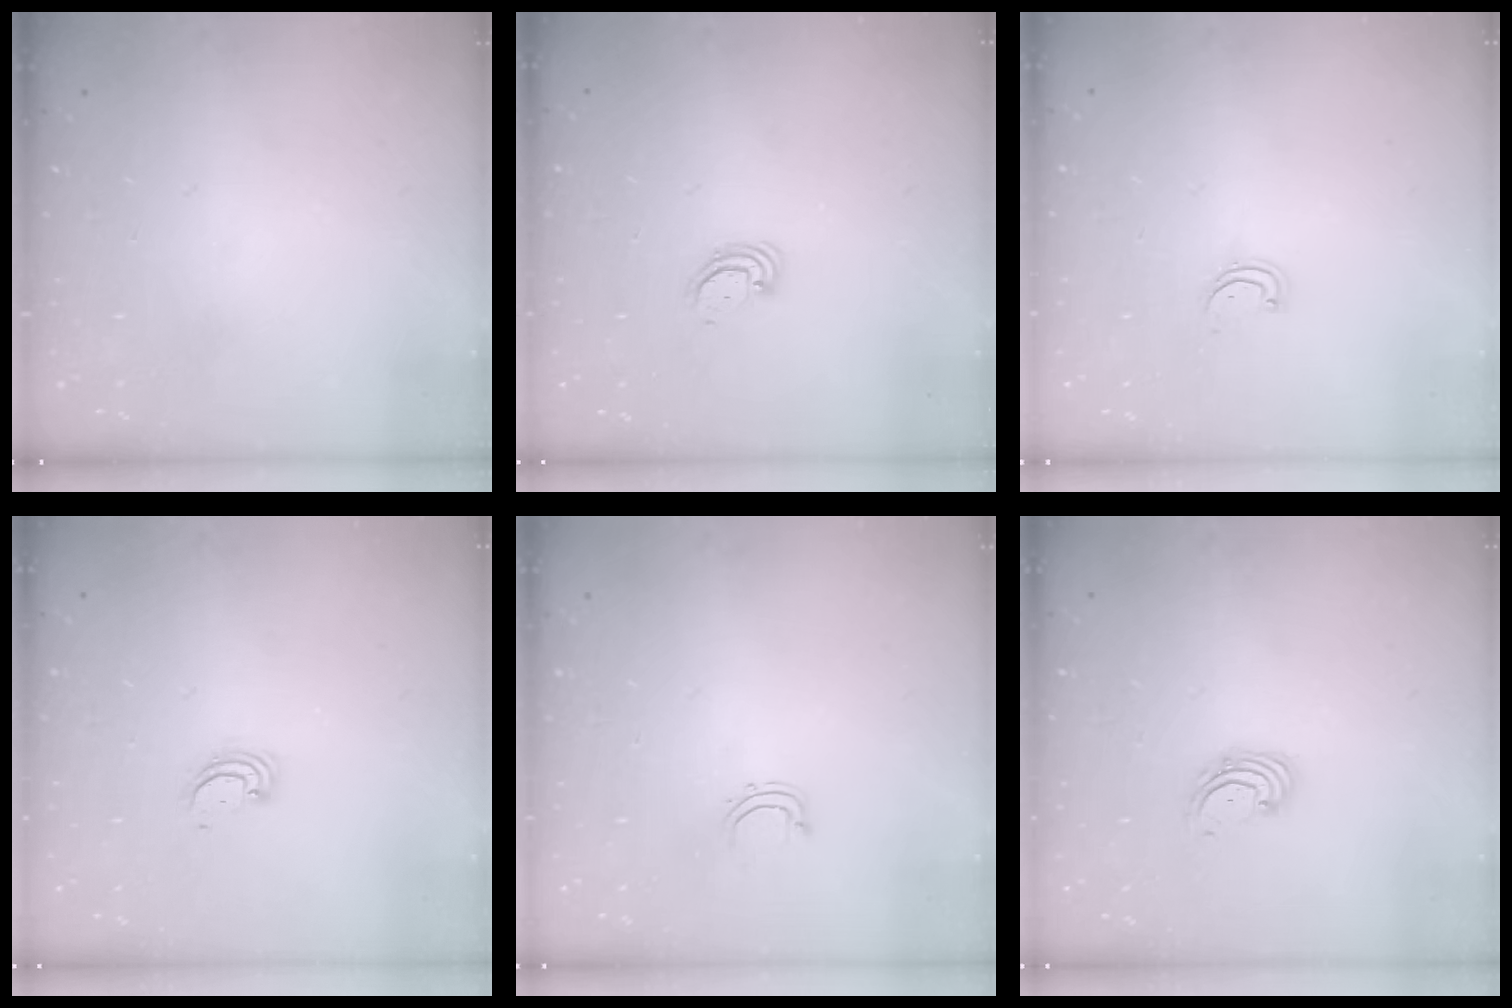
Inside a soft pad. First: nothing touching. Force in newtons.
{"total": 3.2, "press": 3.2, "slide": 0.4}
{"total": 1.9, "press": 1.9, "slide": 0.2}
{"total": 2.6, "press": 2.6, "slide": 0.1}
{"total": 2.8, "press": 2.7, "slide": 0.5}
{"total": 2.7, "press": 2.7, "slide": 0.6}